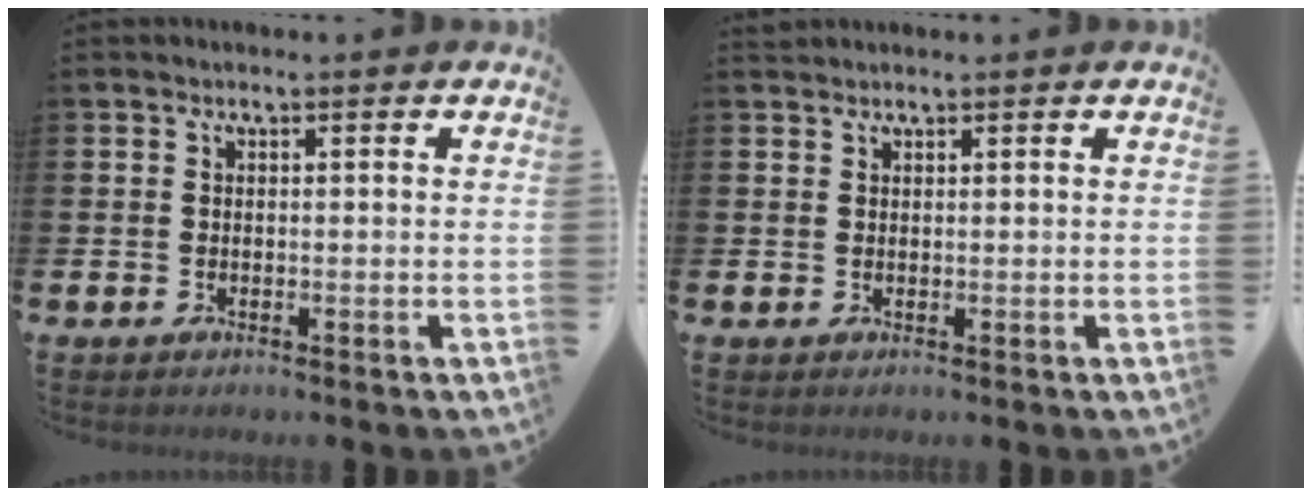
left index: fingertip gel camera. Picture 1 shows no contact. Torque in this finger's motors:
{"motor_torque": [-0.12, -2.02, -0.02, 0.00]}